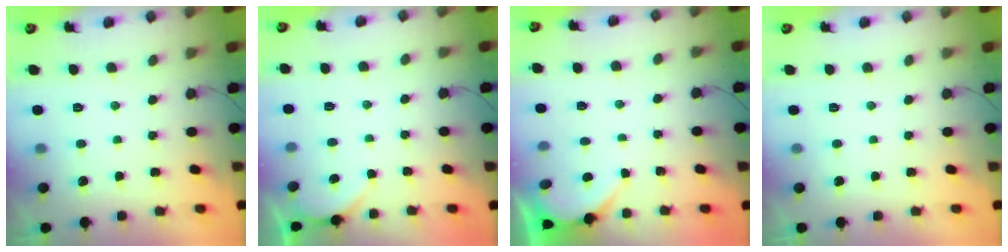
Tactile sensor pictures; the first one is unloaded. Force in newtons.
{"total": 2.6, "press": 2.5, "slide": 0.5}
{"total": 1.7, "press": 1.7, "slide": 0.2}
{"total": 0.0}